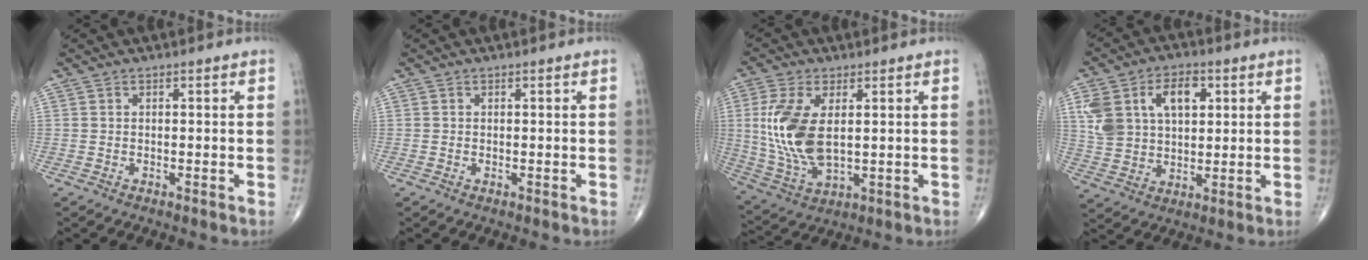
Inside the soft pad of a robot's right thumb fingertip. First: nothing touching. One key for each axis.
{"total": 0.0}
{"total": 13.4, "fx": 1.7, "fy": 6.9, "fz": 11.4, "tx": -0.244, "ty": -0.012, "tz": 0.046}
{"total": 14.0, "fx": 4.4, "fy": 9.1, "fz": 9.6, "tx": -0.150, "ty": 0.003, "tz": 0.087}